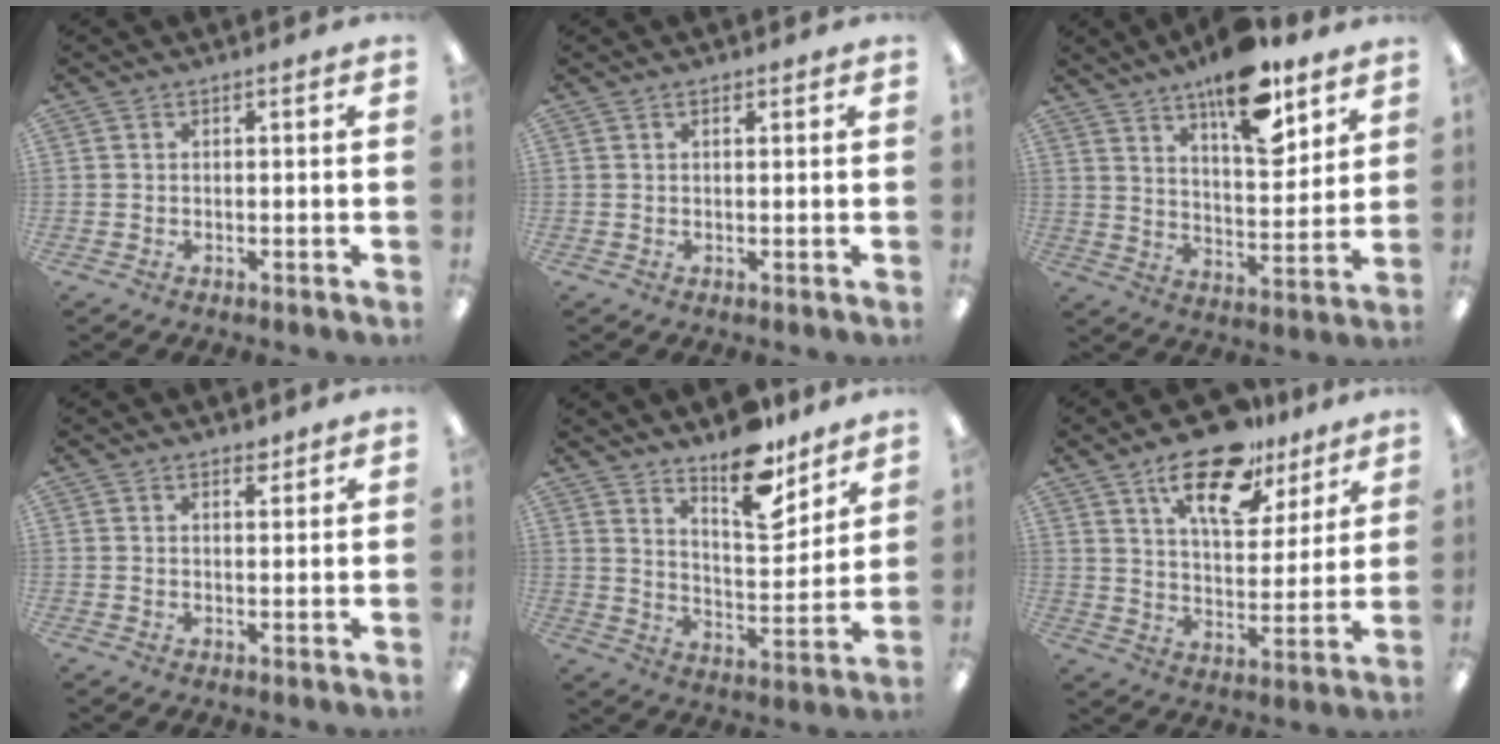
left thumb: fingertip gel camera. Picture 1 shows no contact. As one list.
[{"total": 0.8, "force": [0.5, 0.4, 0.5], "torque": [-0.011, 0.001, 0.010]}, {"total": 17.2, "force": [12.1, 6.5, 10.4], "torque": [-0.151, -0.073, 0.203]}, {"total": 2.1, "force": [1.8, 0.8, 0.8], "torque": [-0.001, -0.008, 0.030]}, {"total": 15.5, "force": [11.9, 6.0, 7.9], "torque": [-0.102, -0.083, 0.205]}, {"total": 17.3, "force": [11.7, 7.9, 10.1], "torque": [-0.156, -0.054, 0.198]}]